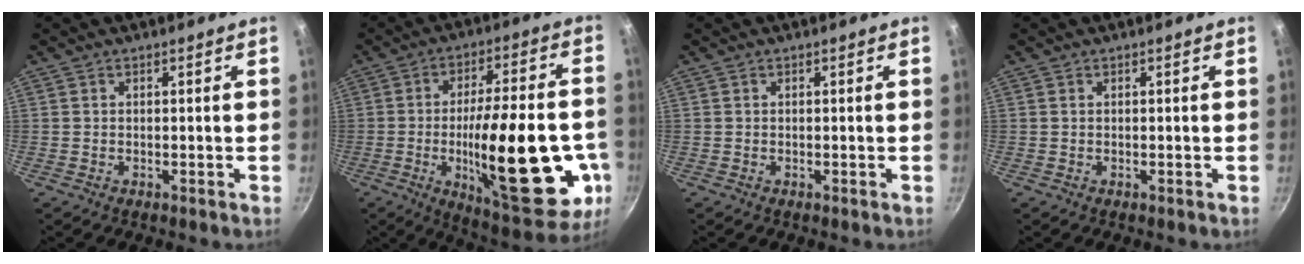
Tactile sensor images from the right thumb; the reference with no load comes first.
{"total": 27.4, "force": [-6.3, 9.2, 25.1], "torque": [-0.345, 0.007, -0.081]}
{"total": 0.0}
{"total": 0.0}